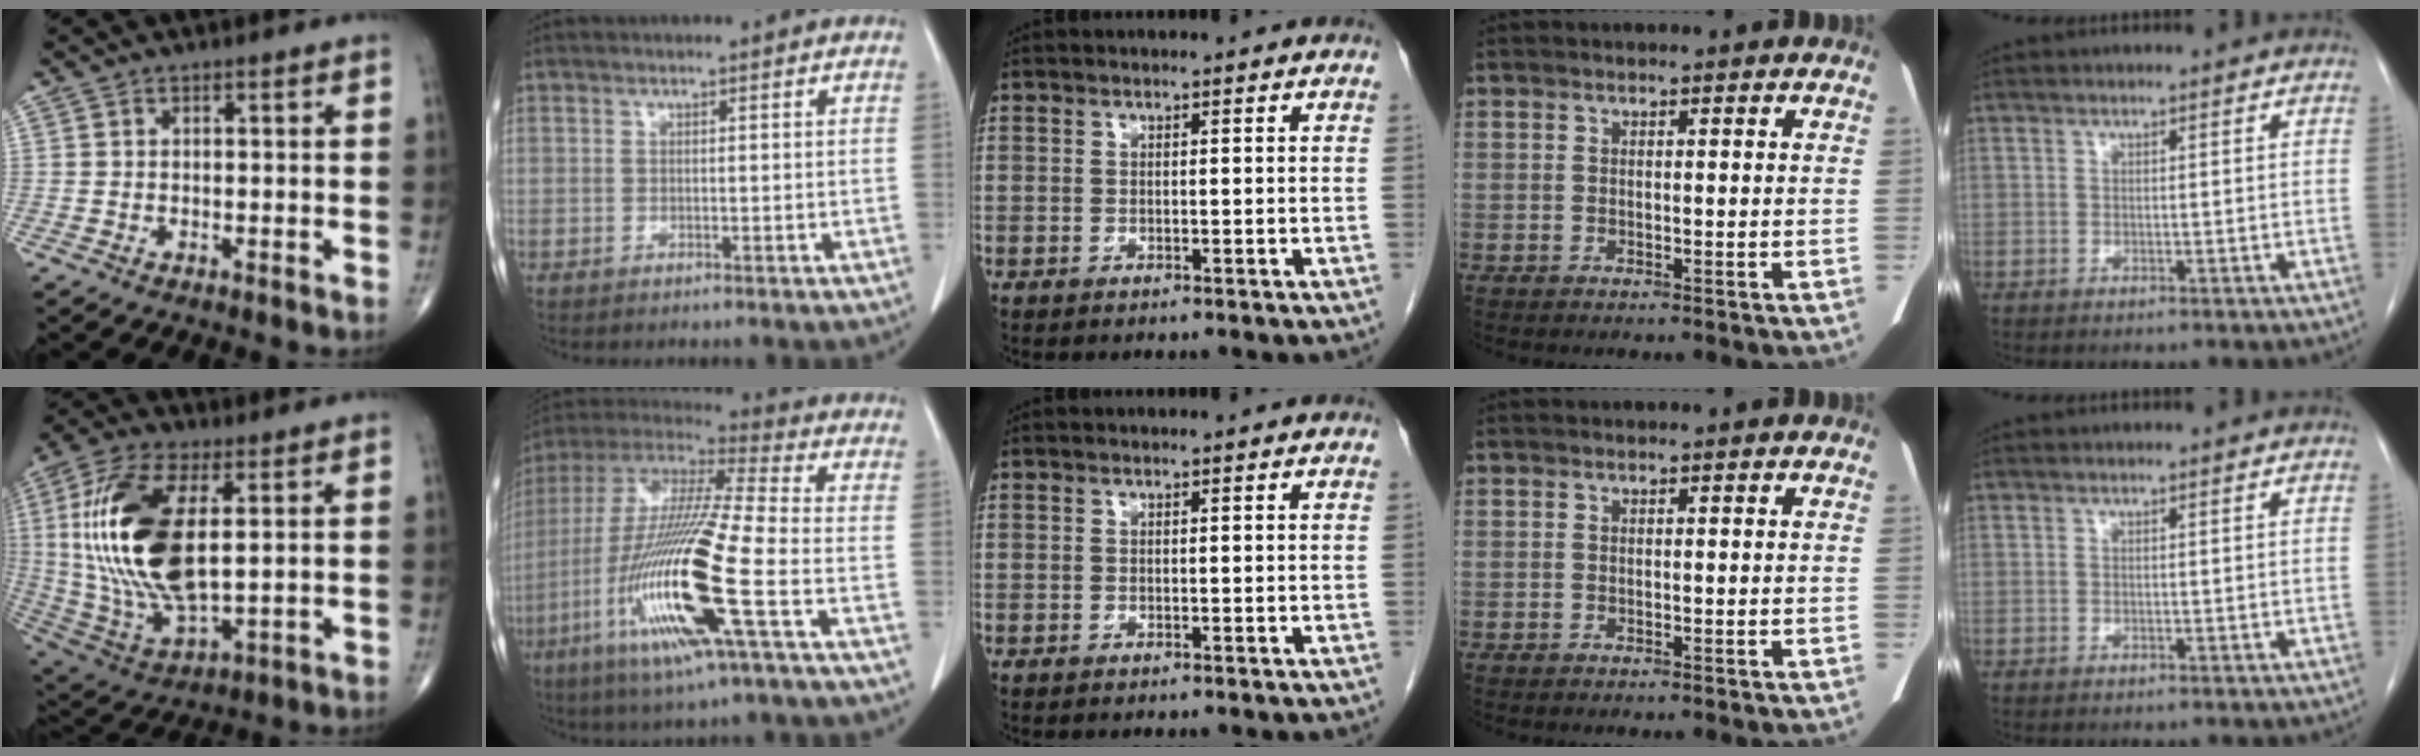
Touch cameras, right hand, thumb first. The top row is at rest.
{"thumb": {"total": 23.0, "force": [3.4, 10.4, 20.2], "torque": [-0.423, -0.018, 0.069]}, "index": {"total": 21.7, "force": [-7.0, 1.1, 20.5], "torque": [-0.445, -0.036, -0.141]}}